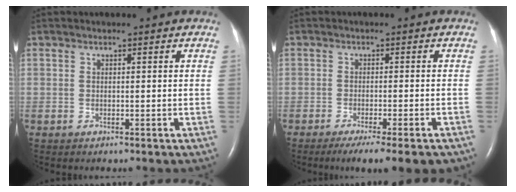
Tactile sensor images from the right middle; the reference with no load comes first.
{"total": 9.6, "force": [-7.3, 0.8, 6.1], "torque": [-0.072, -0.016, -0.105]}